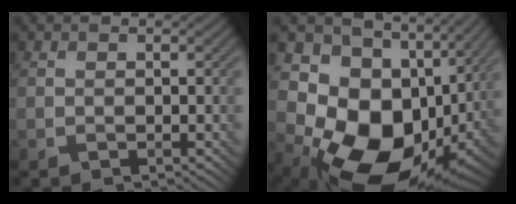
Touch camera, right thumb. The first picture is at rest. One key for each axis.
{"total": 16.6, "fx": 0.0, "fy": 12.7, "fz": 10.7, "tx": -0.189, "ty": -0.041, "tz": 0.028}